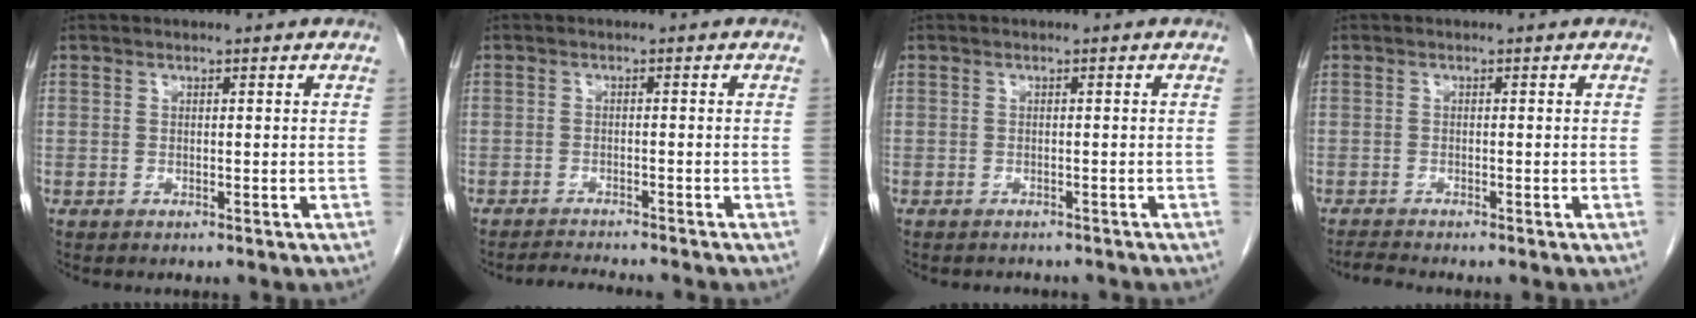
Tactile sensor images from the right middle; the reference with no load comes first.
{"total": 4.3, "force": [-4.2, -0.3, 1.2], "torque": [-0.019, -0.015, -0.064]}
{"total": 3.9, "force": [-3.5, 1.4, 1.1], "torque": [-0.018, -0.001, -0.038]}
{"total": 1.5, "force": [-1.4, -0.4, 0.2], "torque": [-0.013, -0.009, -0.028]}